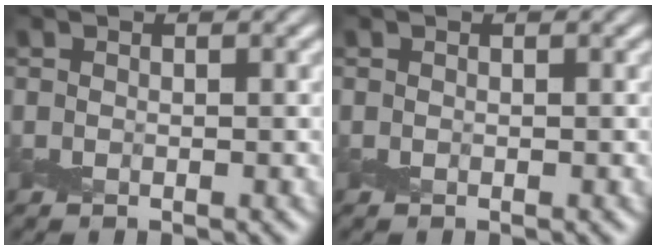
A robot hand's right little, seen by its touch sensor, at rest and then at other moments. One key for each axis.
{"total": 0.0}